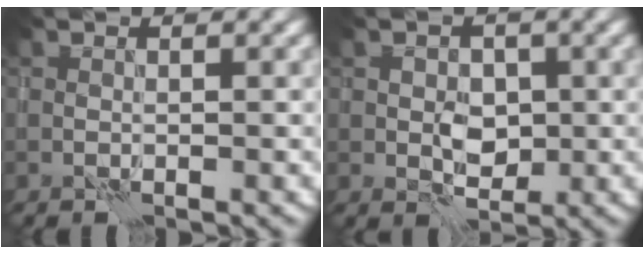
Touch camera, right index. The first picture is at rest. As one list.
[{"total": 2.5, "force": [0.0, 1.9, 1.5], "torque": [-0.019, -0.002, 0.002]}]